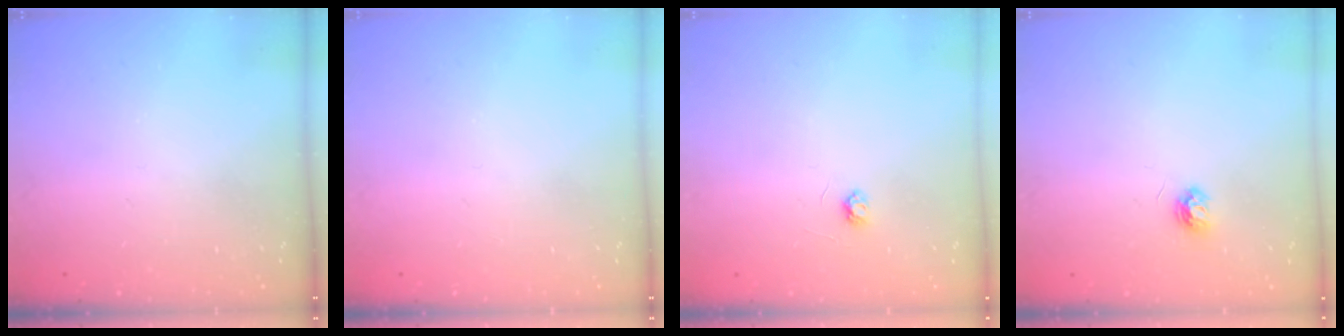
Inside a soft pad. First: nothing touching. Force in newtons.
{"total": 0.0}
{"total": 2.6, "press": 2.6, "slide": 0.3}
{"total": 3.9, "press": 3.8, "slide": 0.5}